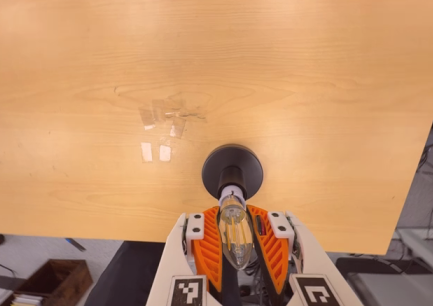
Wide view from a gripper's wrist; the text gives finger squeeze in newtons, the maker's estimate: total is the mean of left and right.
{"total": 21.4, "left": 20.4, "right": 22.3}